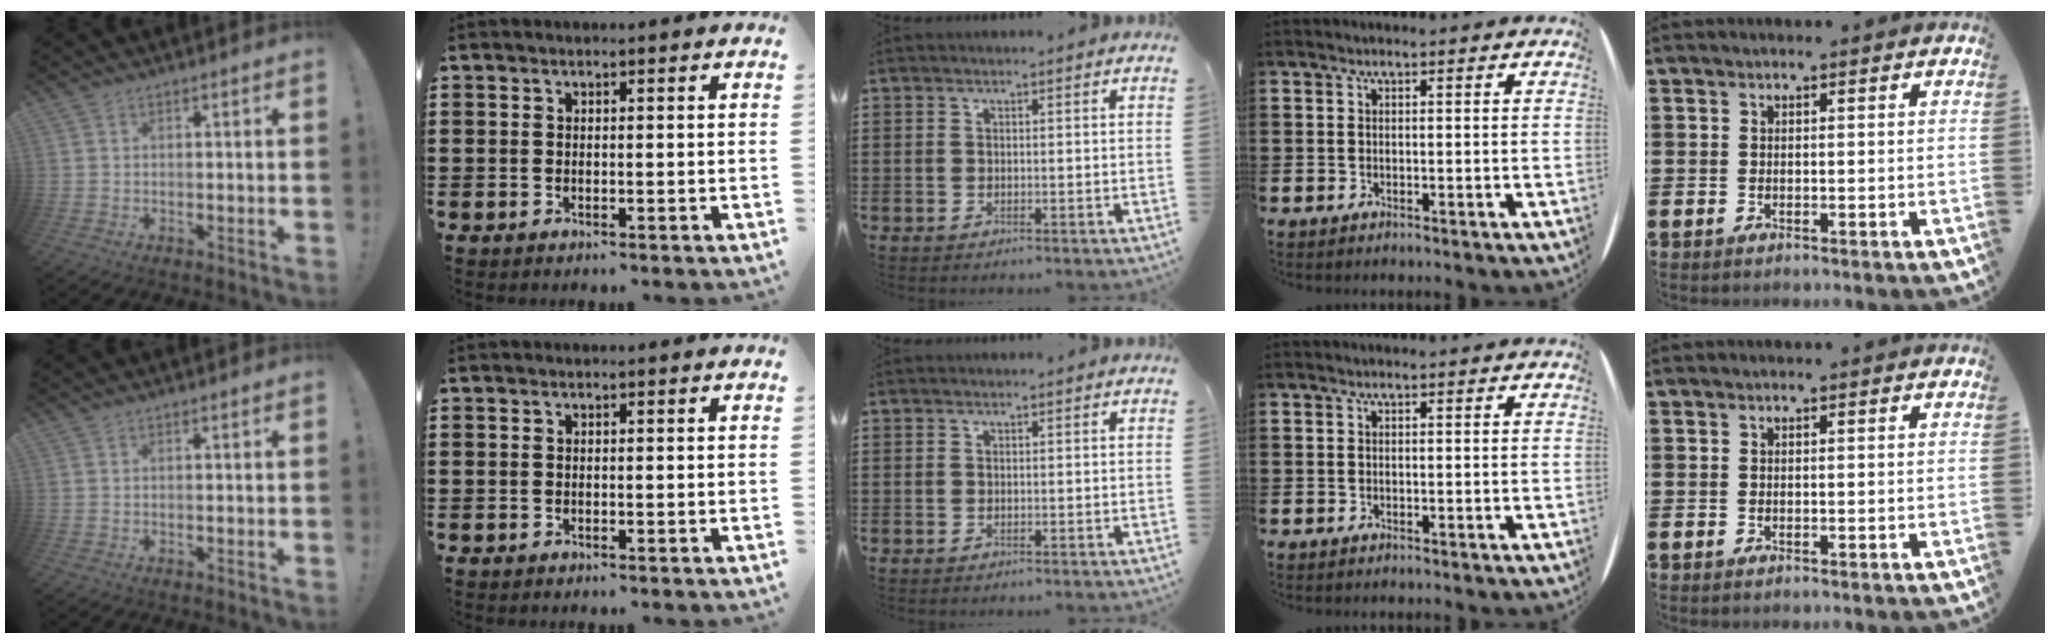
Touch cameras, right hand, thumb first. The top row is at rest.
{}